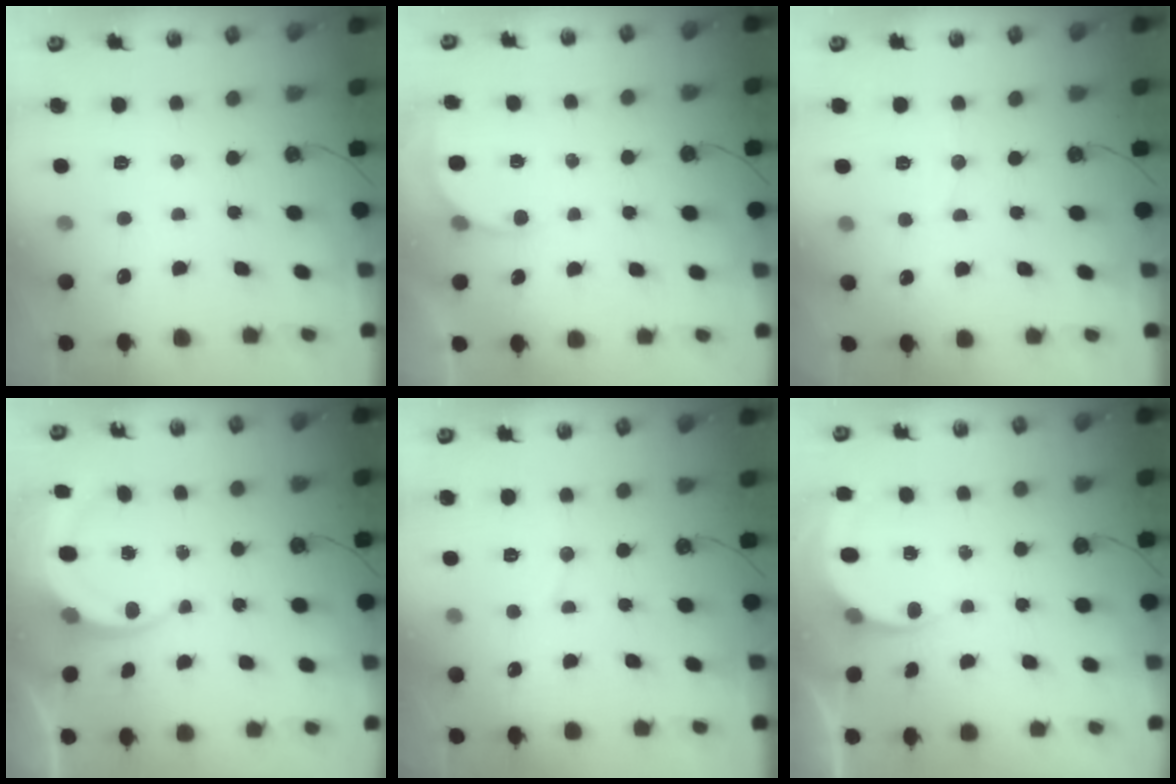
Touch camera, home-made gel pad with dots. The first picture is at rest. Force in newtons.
{"total": 4.3, "press": 4.3, "slide": 0.4}
{"total": 3.6, "press": 3.5, "slide": 0.7}
{"total": 6.5, "press": 6.4, "slide": 0.8}
{"total": 5.2, "press": 5.2, "slide": 0.1}
{"total": 5.0, "press": 5.0, "slide": 0.4}